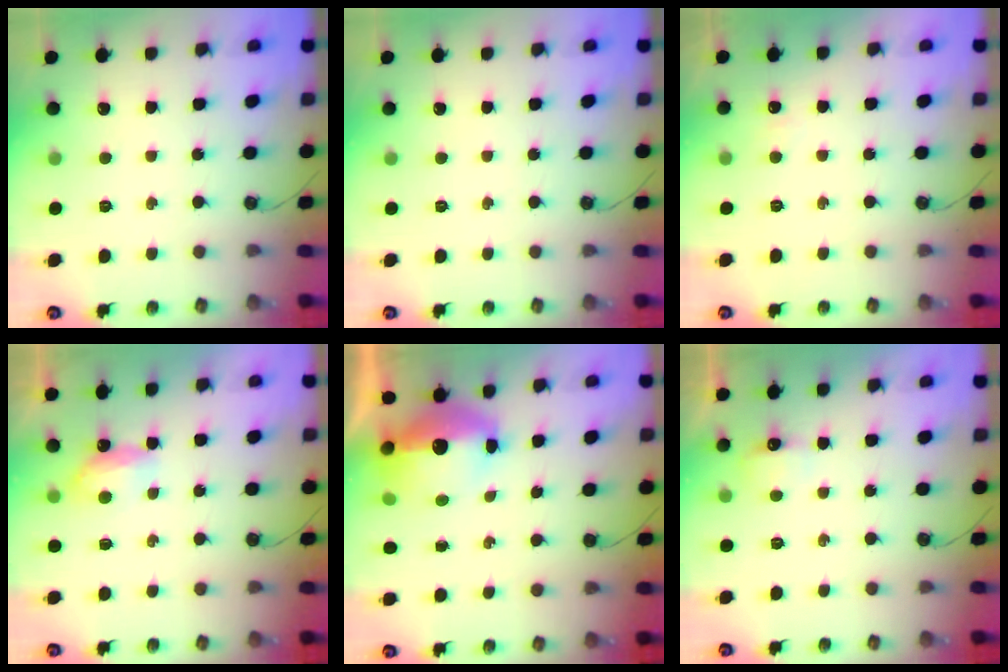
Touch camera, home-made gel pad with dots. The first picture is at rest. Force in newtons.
{"total": 0.0}
{"total": 2.9, "press": 2.5, "slide": 1.6}
{"total": 5.6, "press": 5.5, "slide": 0.7}
{"total": 14.3, "press": 14.2, "slide": 1.3}
{"total": 5.4, "press": 5.3, "slide": 1.0}